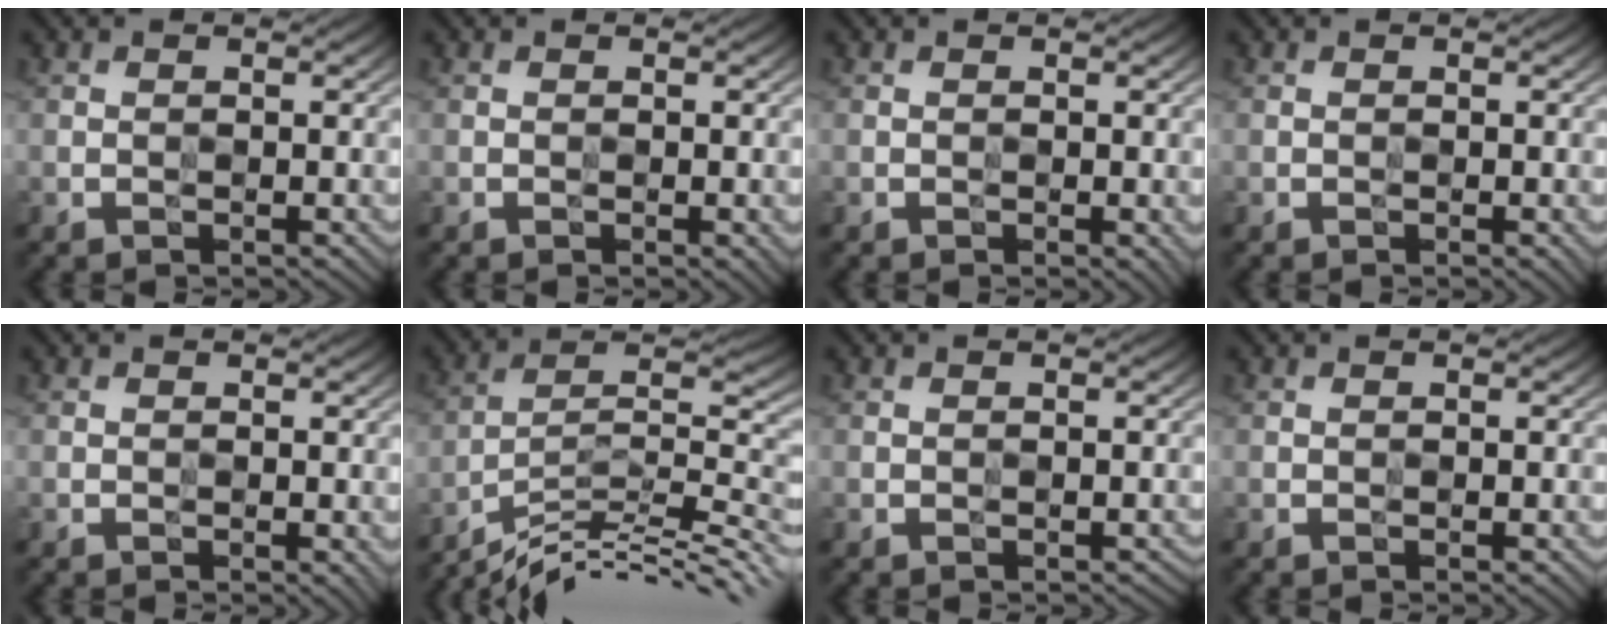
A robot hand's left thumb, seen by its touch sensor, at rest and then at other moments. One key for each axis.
{"total": 2.2, "fx": -0.5, "fy": 1.1, "fz": 1.8, "tx": -0.014, "ty": -0.004, "tz": -0.002}
{"total": 1.9, "fx": -0.3, "fy": 1.1, "fz": 1.6, "tx": -0.013, "ty": -0.004, "tz": 0.000}
{"total": 0.9, "fx": -0.3, "fy": 0.4, "fz": 0.8, "tx": -0.005, "ty": 0.000, "tz": -0.004}
{"total": 1.9, "fx": -0.3, "fy": 1.0, "fz": 1.5, "tx": -0.013, "ty": -0.005, "tz": 0.001}
{"total": 12.3, "fx": -9.5, "fy": 2.3, "fz": 7.4, "tx": -0.122, "ty": 0.007, "tz": -0.168}
{"total": 0.7, "fx": -0.4, "fy": 0.3, "fz": 0.5, "tx": -0.001, "ty": 0.000, "tz": -0.004}
{"total": 0.0}